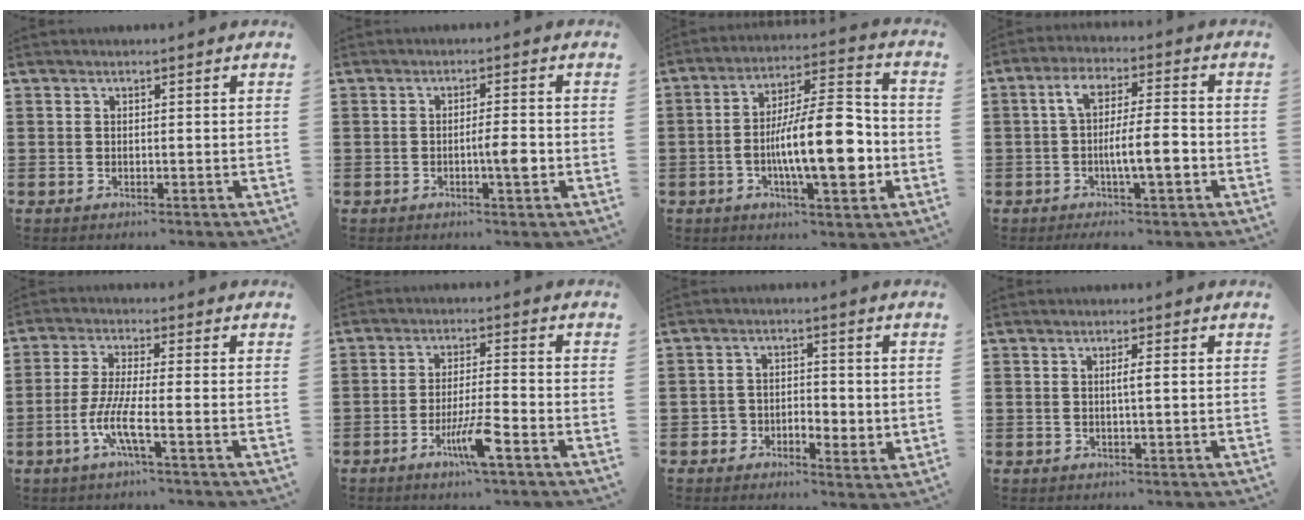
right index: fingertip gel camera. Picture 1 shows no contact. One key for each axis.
{"total": 3.7, "fx": -1.1, "fy": 0.4, "fz": 3.5, "tx": -0.059, "ty": -0.001, "tz": -0.021}
{"total": 14.7, "fx": -3.3, "fy": 4.6, "fz": 13.6, "tx": -0.224, "ty": -0.007, "tz": -0.060}
{"total": 8.9, "fx": -2.0, "fy": 2.5, "fz": 8.3, "tx": -0.141, "ty": 0.012, "tz": -0.036}
{"total": 6.4, "fx": -2.6, "fy": 0.6, "fz": 5.8, "tx": -0.132, "ty": -0.017, "tz": -0.058}
{"total": 6.6, "fx": -3.3, "fy": 0.5, "fz": 5.7, "tx": -0.109, "ty": -0.010, "tz": -0.061}
{"total": 3.0, "fx": -1.1, "fy": 2.6, "fz": 1.2, "tx": -0.034, "ty": 0.008, "tz": -0.026}
{"total": 1.7, "fx": 0.1, "fy": -0.1, "fz": 1.7, "tx": -0.031, "ty": -0.001, "tz": -0.001}